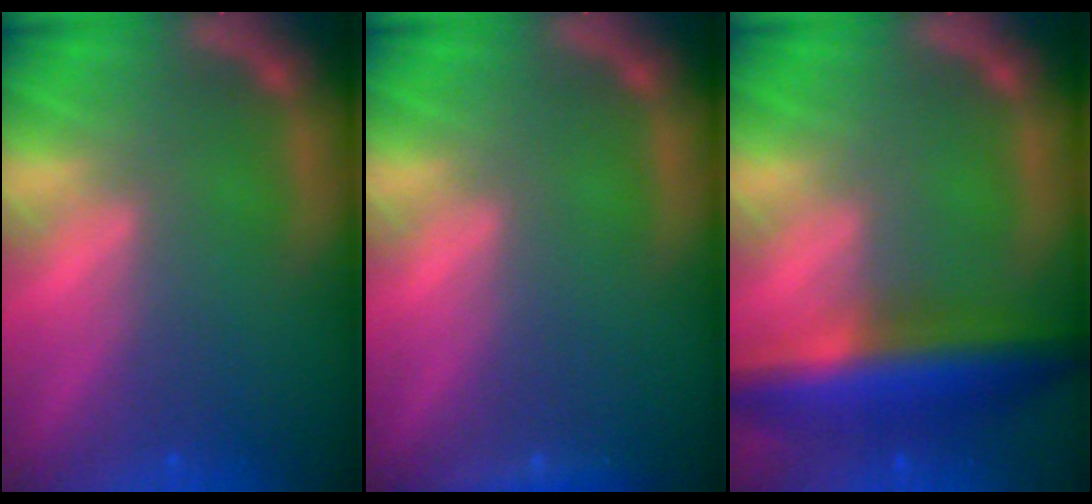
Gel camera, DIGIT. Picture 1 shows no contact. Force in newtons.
{"total": 1.4}
{"total": 7.9}